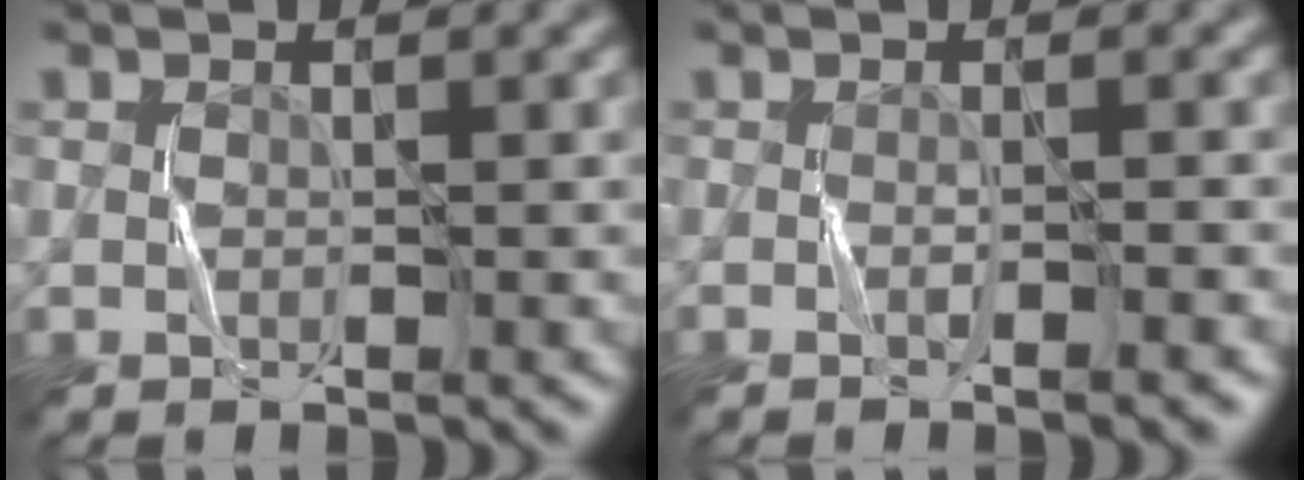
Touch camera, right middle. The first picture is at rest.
{"total": 0.9, "force": [-0.5, -0.5, 0.6], "torque": [-0.006, 0.000, -0.012]}